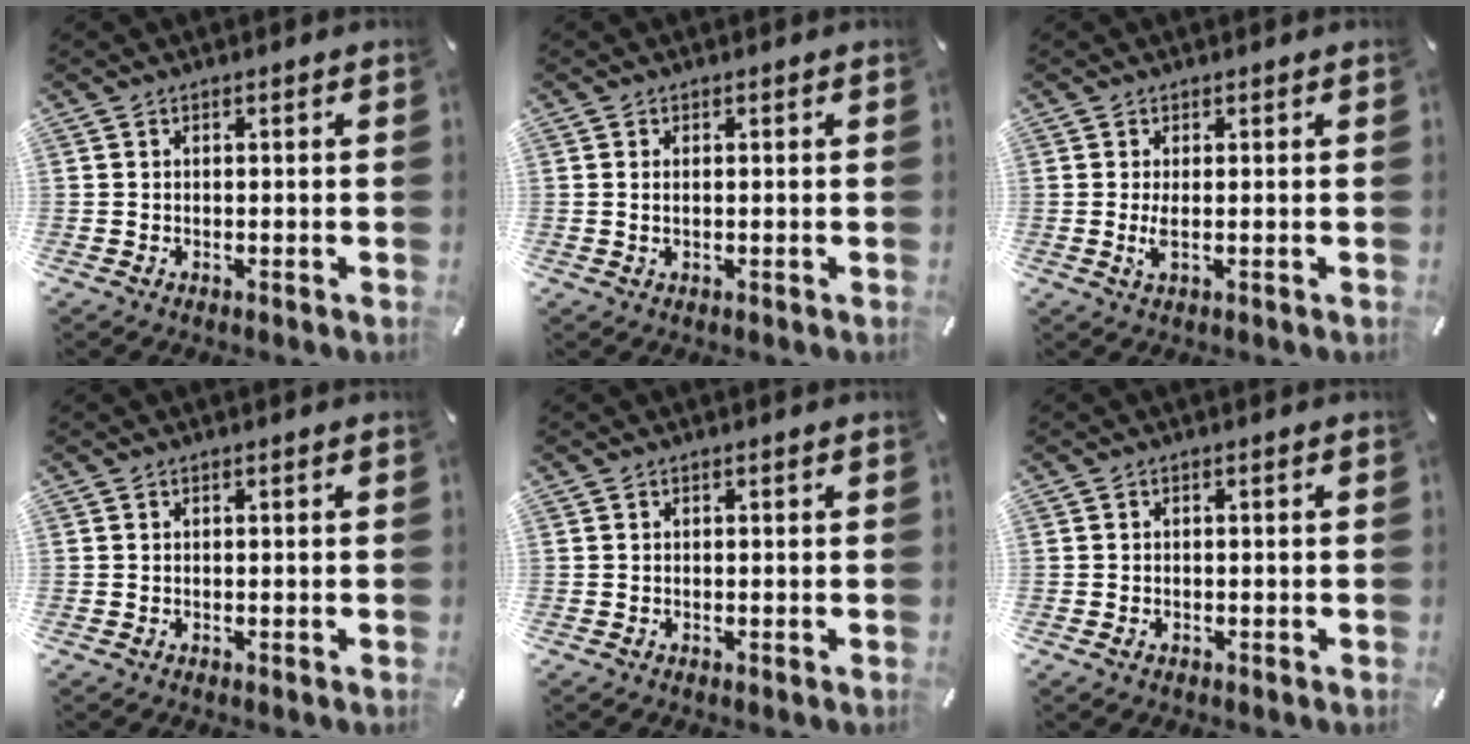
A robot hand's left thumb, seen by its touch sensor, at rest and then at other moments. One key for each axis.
{"total": 1.3, "fx": 0.1, "fy": 0.4, "fz": 1.2, "tx": -0.024, "ty": -0.002, "tz": 0.002}
{"total": 3.0, "fx": 0.1, "fy": 0.5, "fz": 2.9, "tx": -0.068, "ty": -0.011, "tz": -0.002}
{"total": 0.0}
{"total": 0.0}
{"total": 1.0, "fx": -0.5, "fy": 0.6, "fz": 0.6, "tx": -0.012, "ty": 0.002, "tz": -0.011}